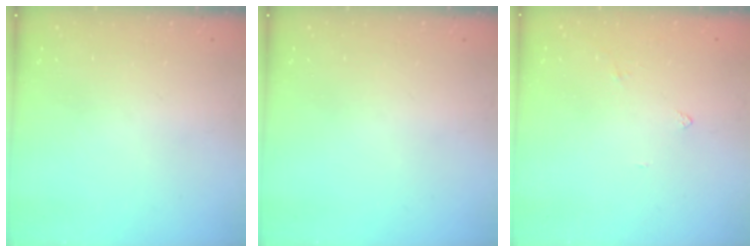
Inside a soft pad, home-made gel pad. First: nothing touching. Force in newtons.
{"total": 0.0}
{"total": 2.6, "press": 2.6, "slide": 0.5}